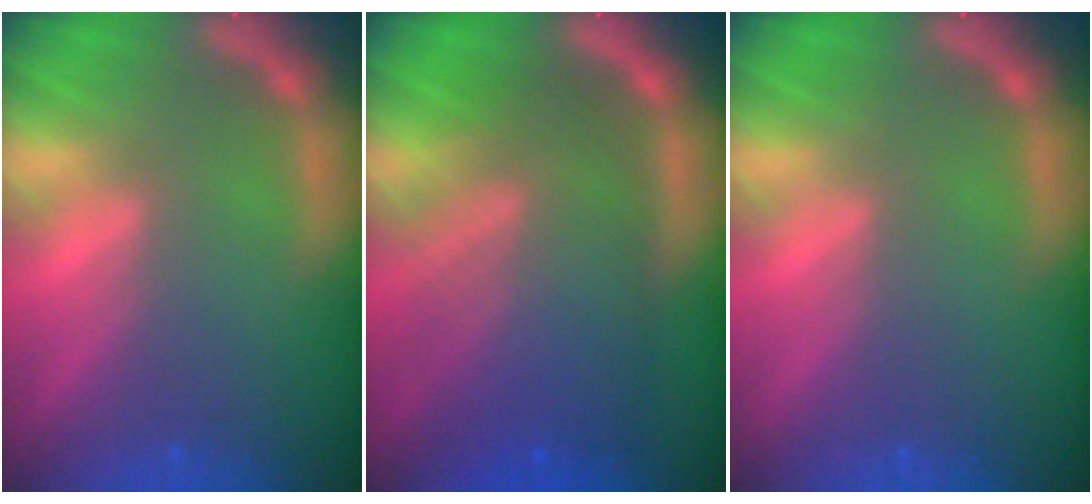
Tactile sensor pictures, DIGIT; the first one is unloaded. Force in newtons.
{"total": 10.0}
{"total": 0.0}